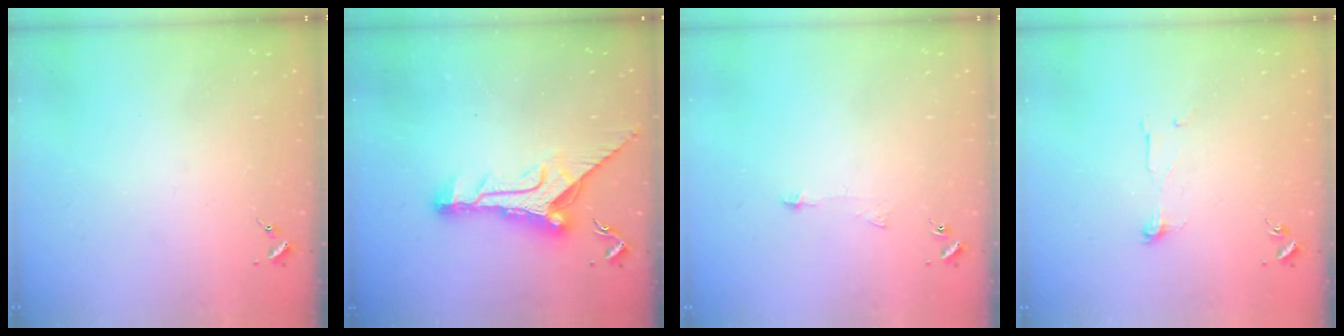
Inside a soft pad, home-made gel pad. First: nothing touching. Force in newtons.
{"total": 13.8, "press": 13.8, "slide": 1.3}
{"total": 4.0, "press": 4.0, "slide": 0.4}
{"total": 3.6, "press": 3.6, "slide": 0.3}